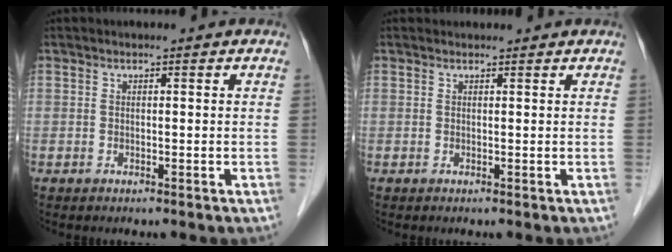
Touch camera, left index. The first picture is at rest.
{"total": 1.2, "force": [1.2, 0.3, -0.1], "torque": [-0.008, 0.012, 0.017]}